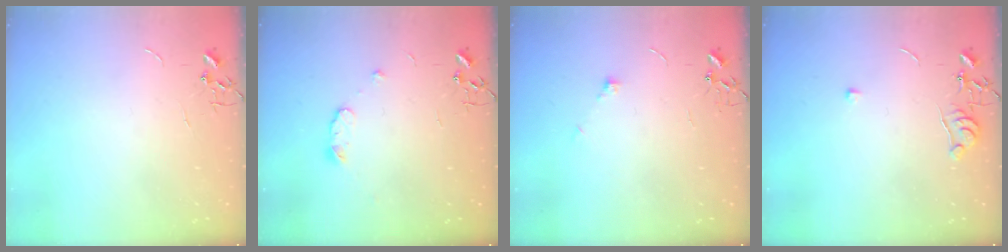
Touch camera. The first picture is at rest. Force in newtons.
{"total": 6.1, "press": 6.1, "slide": 0.8}
{"total": 5.4, "press": 5.3, "slide": 1.0}
{"total": 6.2, "press": 6.2, "slide": 0.7}